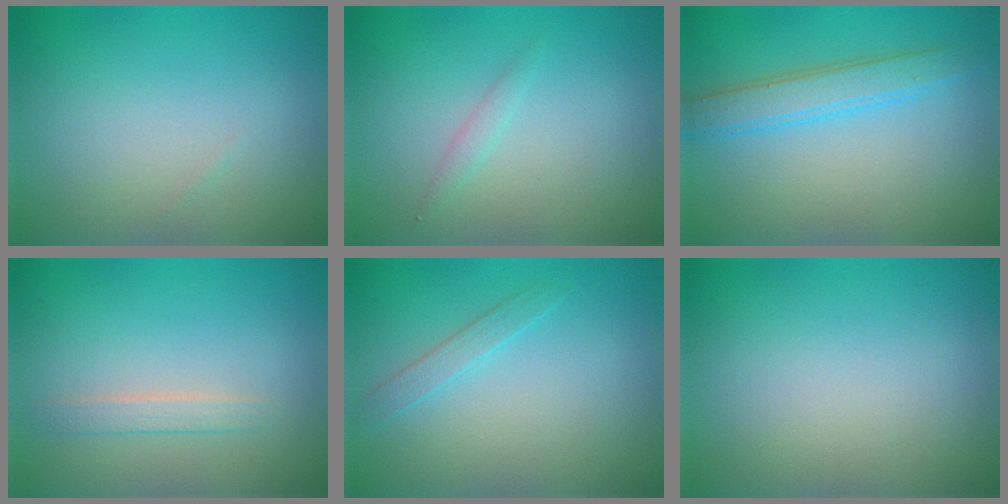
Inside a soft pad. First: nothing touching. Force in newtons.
{"total": 0.8, "press": 0.8, "slide": 0.1}
{"total": 3.3, "press": 3.3, "slide": 0.1}
{"total": 1.3, "press": 1.3, "slide": 0.1}
{"total": 1.3, "press": 1.3, "slide": 0.0}
{"total": 0.0}